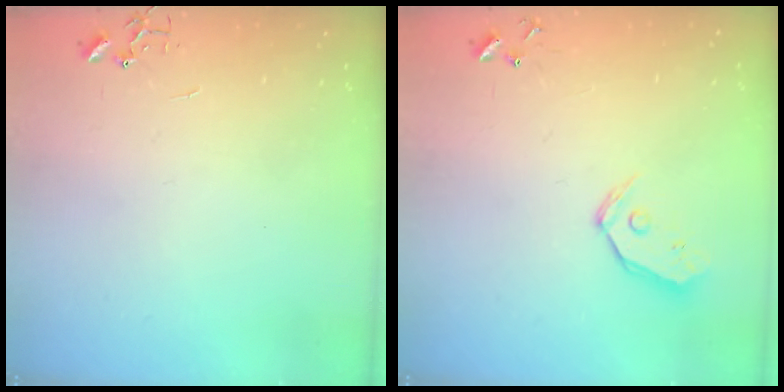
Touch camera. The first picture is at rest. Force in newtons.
{"total": 7.7, "press": 7.6, "slide": 0.9}